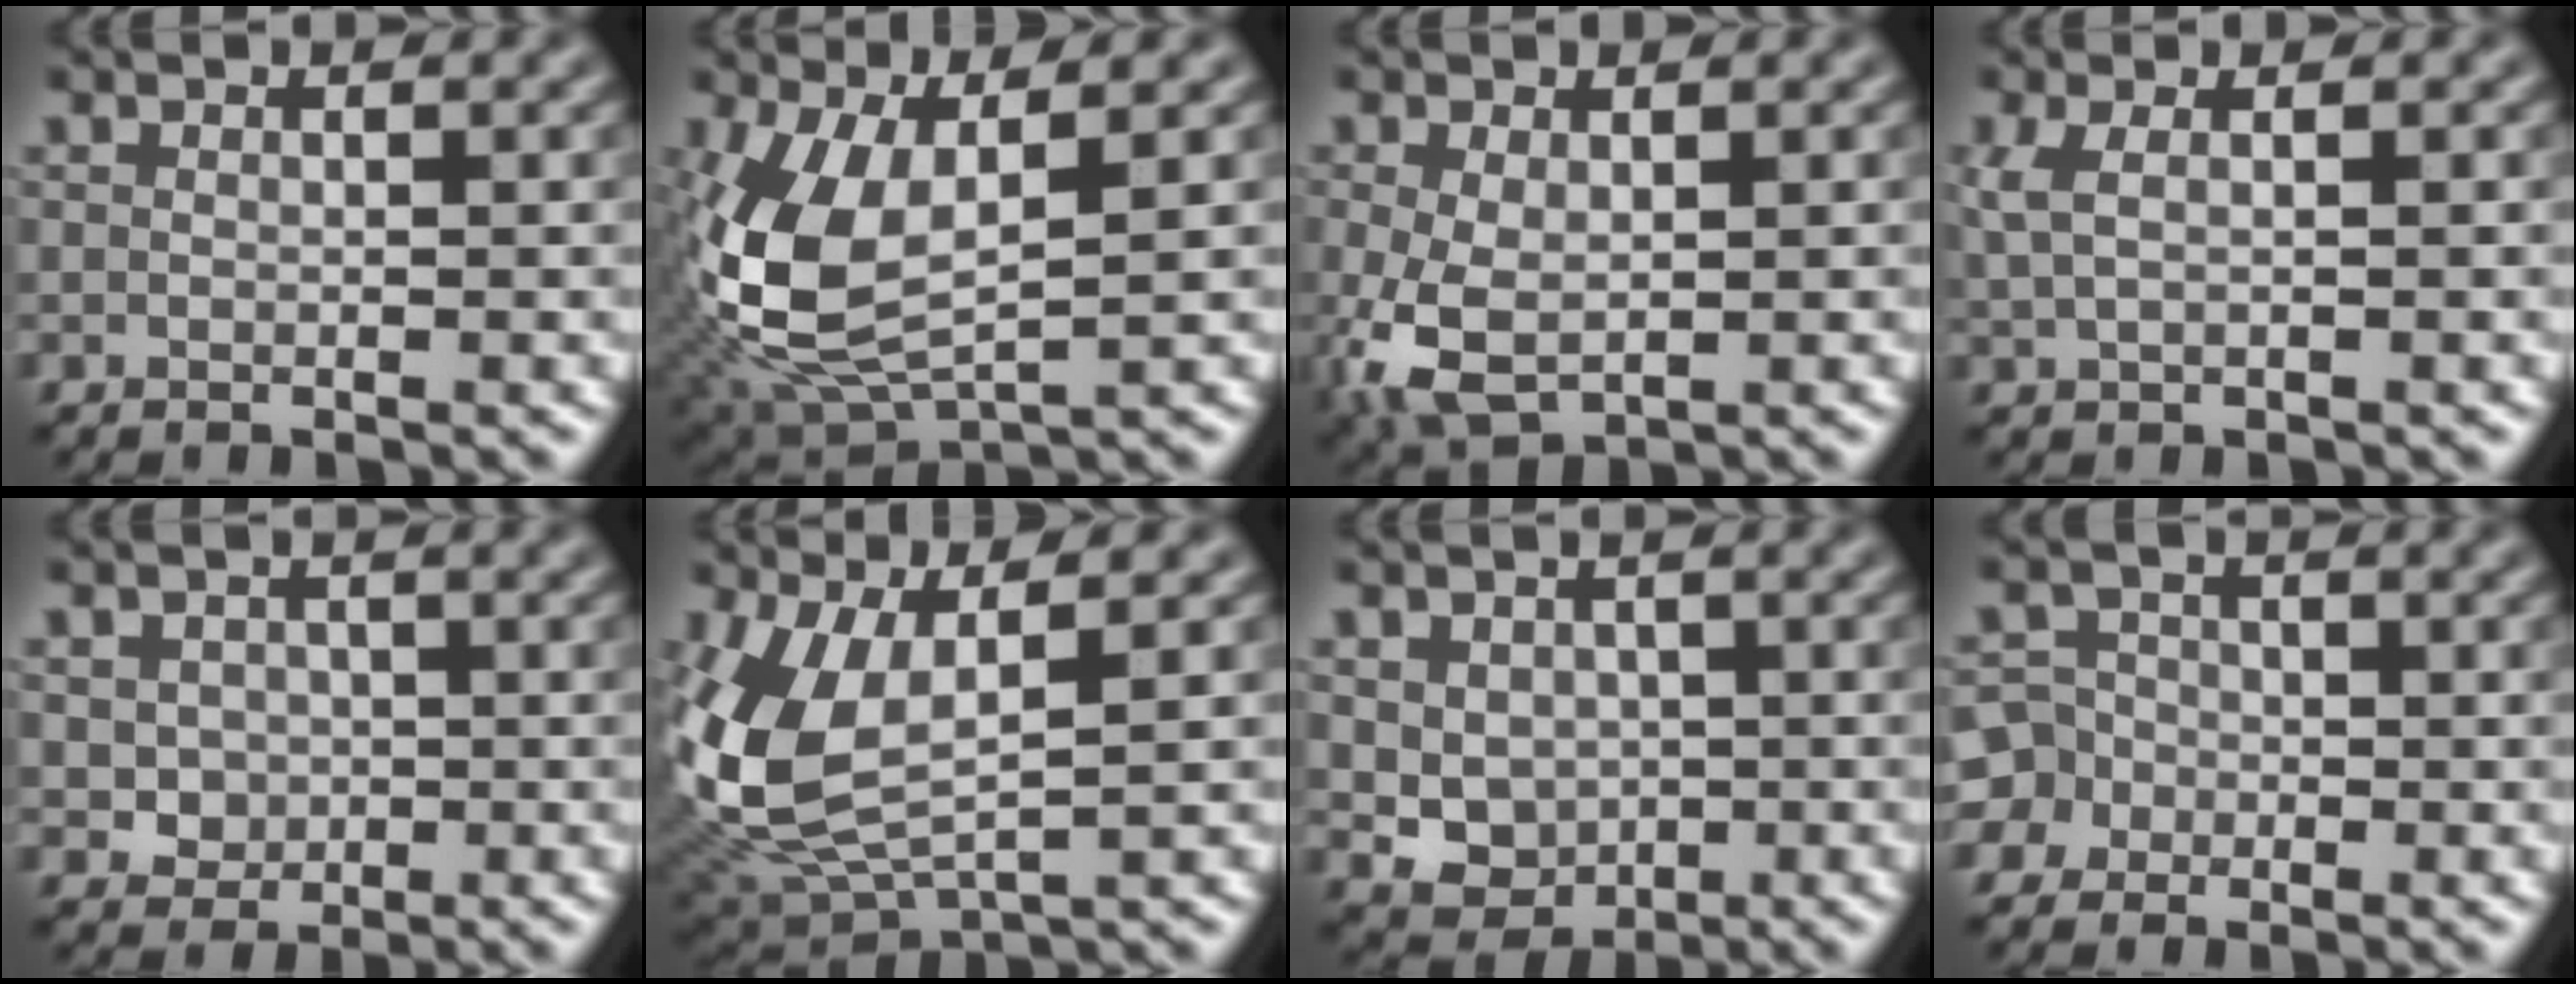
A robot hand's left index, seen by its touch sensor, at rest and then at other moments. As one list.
[{"total": 9.3, "force": [0.4, 4.6, 8.1], "torque": [-0.198, -0.007, 0.012]}, {"total": 4.5, "force": [-0.7, 2.7, 3.6], "torque": [-0.095, -0.013, -0.008]}, {"total": 2.1, "force": [0.7, 0.8, 1.8], "torque": [-0.036, 0.003, 0.014]}, {"total": 2.2, "force": [-0.1, 2.1, 0.8], "torque": [-0.009, -0.005, 0.001]}, {"total": 8.7, "force": [0.8, 4.4, 7.5], "torque": [-0.189, -0.010, 0.020]}, {"total": 4.4, "force": [0.1, 3.8, 2.4], "torque": [-0.032, -0.009, 0.007]}, {"total": 5.2, "force": [-2.2, 4.6, 0.6], "torque": [0.001, 0.009, -0.061]}]